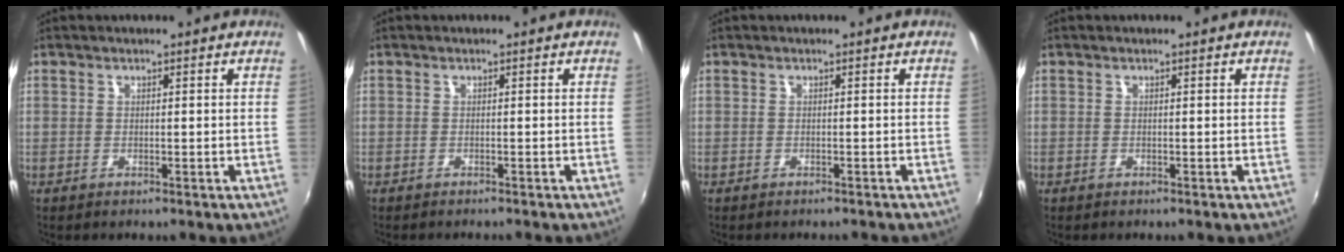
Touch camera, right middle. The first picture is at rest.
{"total": 0.7, "force": [-0.7, 0.0, 0.2], "torque": [-0.002, -0.004, -0.012]}
{"total": 1.7, "force": [-1.5, 0.5, 0.5], "torque": [-0.013, -0.009, -0.020]}
{"total": 0.0}